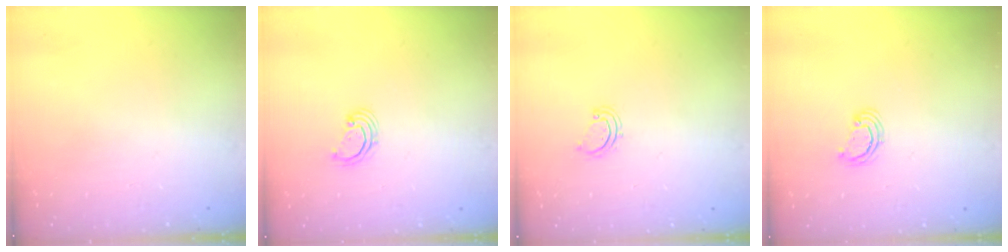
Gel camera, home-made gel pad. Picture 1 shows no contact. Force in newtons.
{"total": 2.8, "press": 2.8, "slide": 0.3}
{"total": 2.9, "press": 2.9, "slide": 0.3}
{"total": 3.1, "press": 3.1, "slide": 0.3}